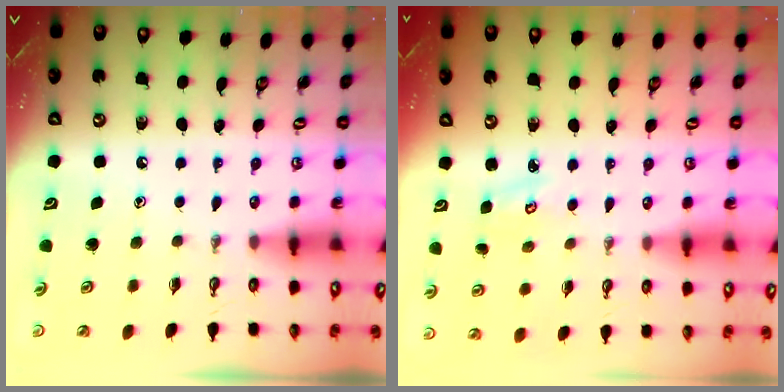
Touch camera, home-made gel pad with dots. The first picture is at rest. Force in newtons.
{"total": 2.7, "press": 2.7, "slide": 0.3}